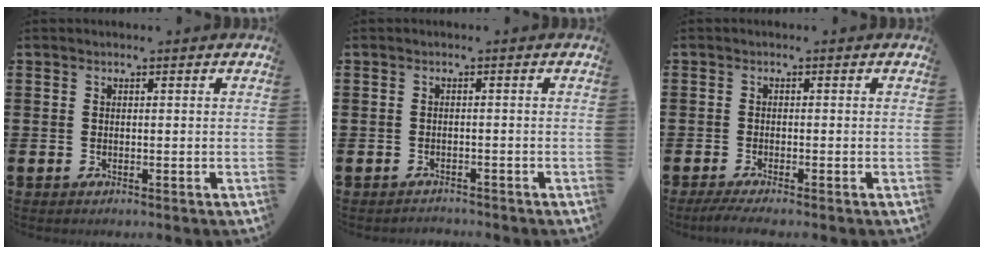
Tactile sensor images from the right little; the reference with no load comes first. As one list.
[{"total": 1.0, "force": [-1.0, 0.0, -0.1], "torque": [0.000, 0.003, -0.022]}, {"total": 1.4, "force": [-1.0, 0.0, 1.0], "torque": [-0.015, 0.000, -0.018]}]